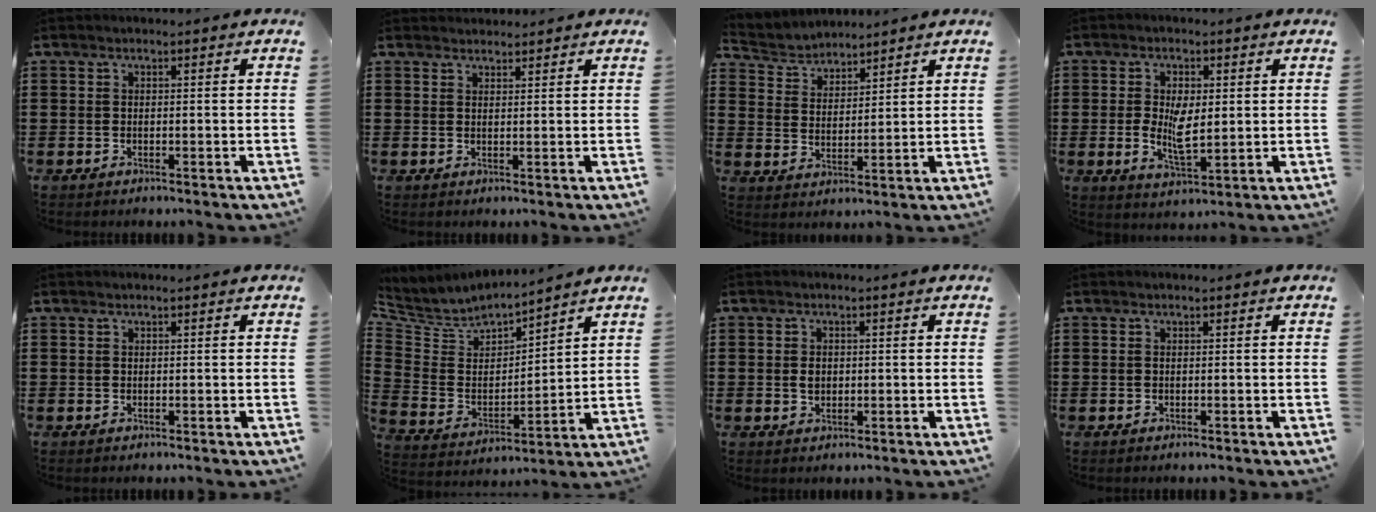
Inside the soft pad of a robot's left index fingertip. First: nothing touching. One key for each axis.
{"total": 1.5, "fx": 1.5, "fy": 0.3, "fz": -0.2, "tx": -0.001, "ty": 0.001, "tz": 0.031}
{"total": 3.8, "fx": 3.6, "fy": 1.2, "fz": -0.5, "tx": -0.011, "ty": -0.014, "tz": 0.063}
{"total": 5.4, "fx": 0.2, "fy": 2.4, "fz": 4.9, "tx": -0.085, "ty": 0.004, "tz": 0.002}
{"total": 0.0}
{"total": 4.8, "fx": 4.2, "fy": 2.2, "fz": 0.5, "tx": -0.046, "ty": -0.033, "tz": 0.068}
{"total": 1.7, "fx": 0.1, "fy": 1.3, "fz": 1.1, "tx": -0.025, "ty": 0.007, "tz": 0.001}
{"total": 0.0}